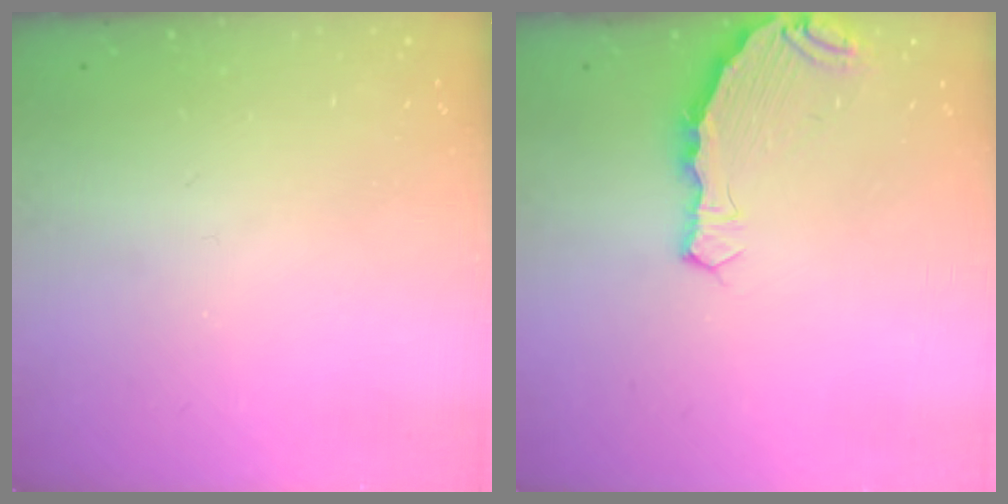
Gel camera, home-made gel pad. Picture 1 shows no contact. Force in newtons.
{"total": 7.8, "press": 6.6, "slide": 4.2}